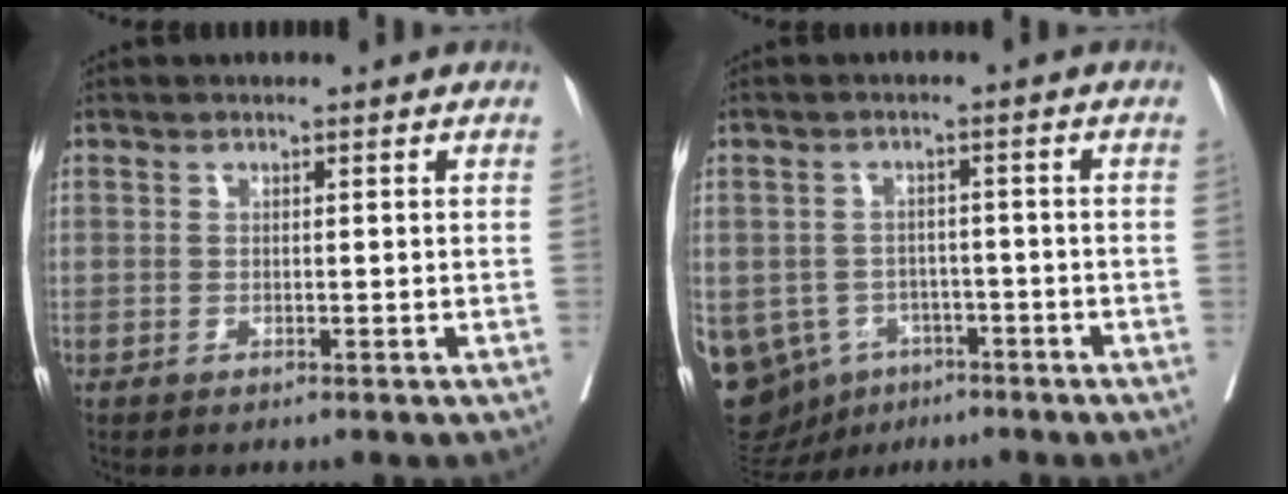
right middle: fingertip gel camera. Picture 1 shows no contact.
{"total": 18.0, "force": [-8.1, 14.4, 7.2], "torque": [-0.212, 0.008, -0.103]}